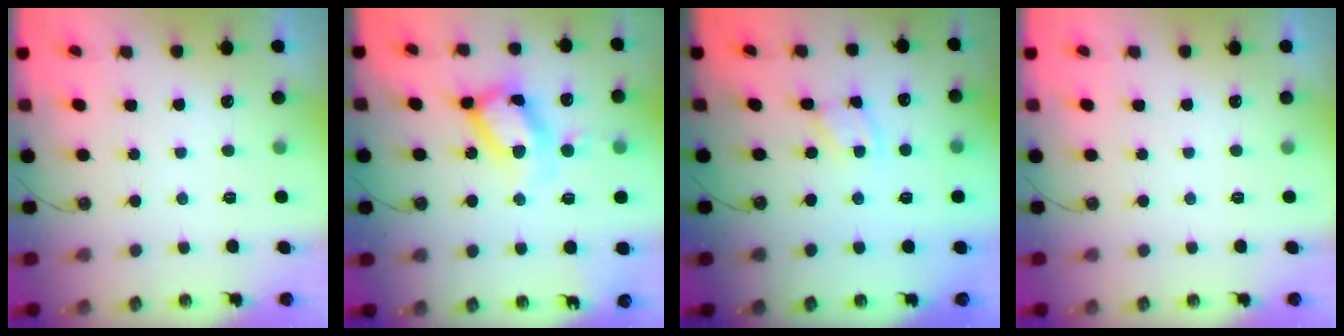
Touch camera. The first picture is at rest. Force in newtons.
{"total": 16.2, "press": 16.1, "slide": 1.9}
{"total": 1.9, "press": 1.9, "slide": 0.3}
{"total": 0.0}